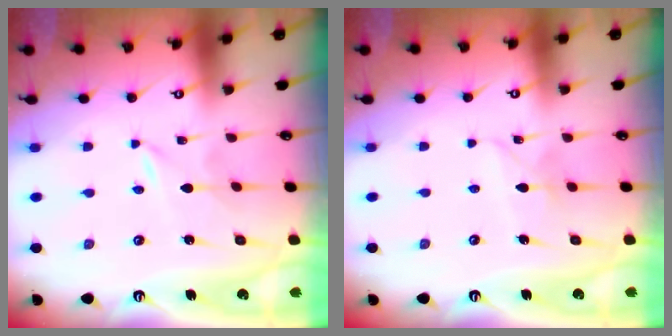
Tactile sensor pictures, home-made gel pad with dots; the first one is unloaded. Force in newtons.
{"total": 4.8, "press": 4.8, "slide": 0.4}